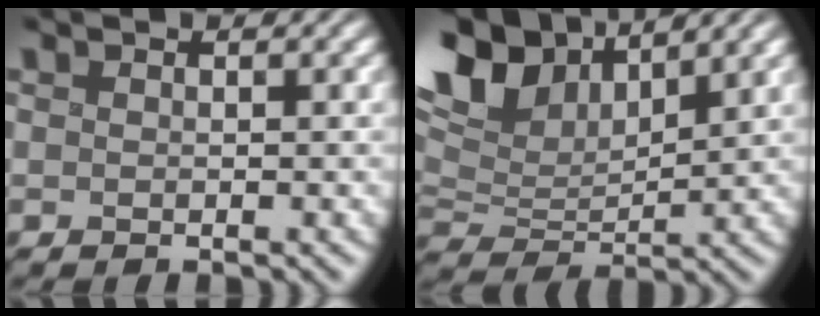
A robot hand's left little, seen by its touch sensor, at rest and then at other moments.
{"total": 8.7, "force": [5.1, 4.5, 5.5], "torque": [-0.138, 0.022, 0.089]}